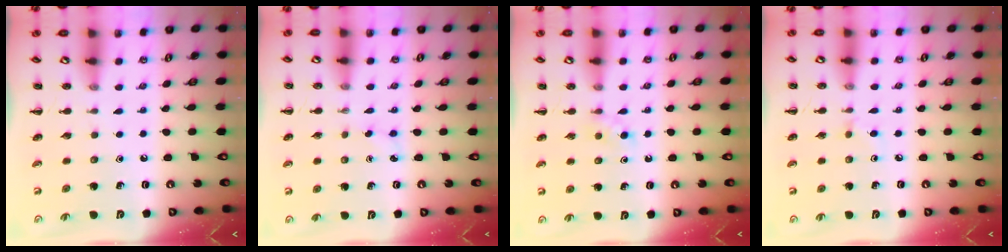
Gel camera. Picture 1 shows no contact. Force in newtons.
{"total": 2.8, "press": 2.7, "slide": 0.8}
{"total": 2.7, "press": 2.5, "slide": 1.0}
{"total": 3.6, "press": 3.3, "slide": 1.4}